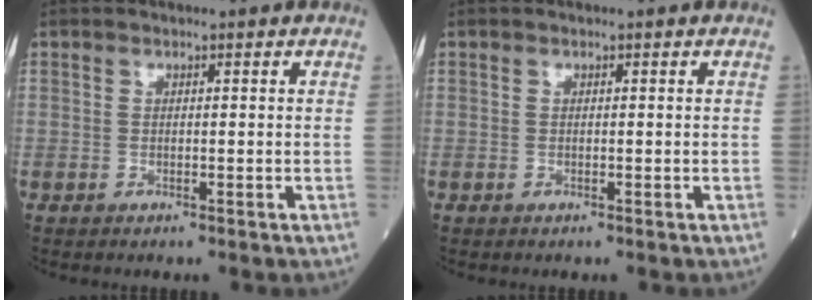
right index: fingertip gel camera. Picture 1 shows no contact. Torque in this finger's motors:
{"motor_torque": [0.00, 0.00, 0.00, 0.01]}